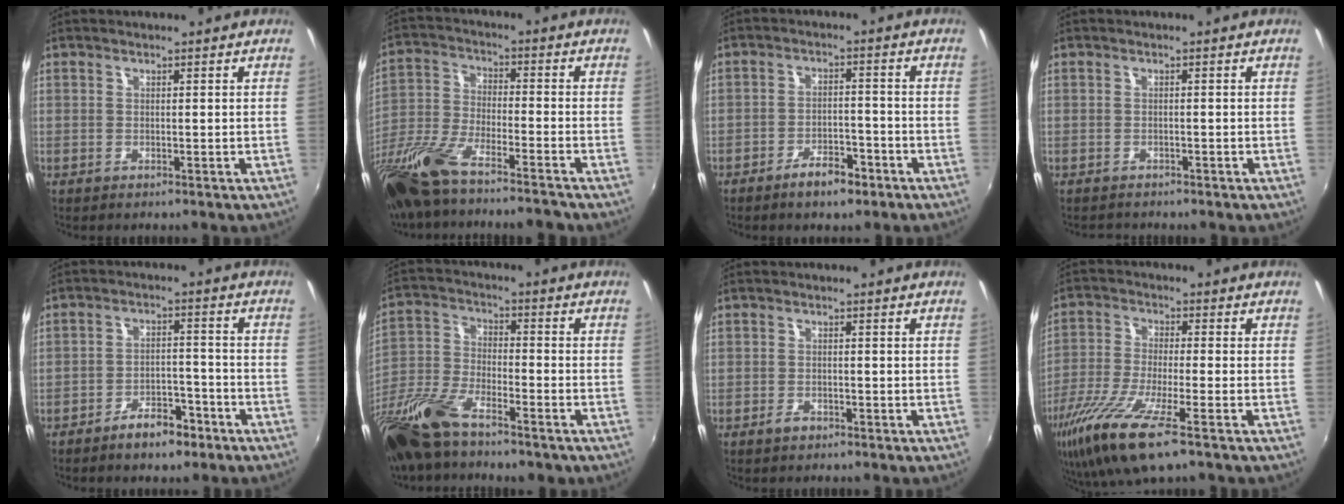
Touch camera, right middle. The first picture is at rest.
{"total": 17.9, "force": [-14.2, 3.1, 10.5], "torque": [-0.231, -0.052, -0.263]}
{"total": 5.8, "force": [-4.1, 2.4, 3.4], "torque": [-0.069, 0.002, -0.060]}
{"total": 1.7, "force": [-1.5, 0.9, 0.0], "torque": [-0.005, -0.001, -0.024]}
{"total": 6.7, "force": [-4.8, 3.0, 3.4], "torque": [-0.067, 0.012, -0.067]}
{"total": 18.0, "force": [-12.7, 6.6, 10.9], "torque": [-0.249, -0.041, -0.243]}
{"total": 1.7, "force": [-1.3, 0.9, 0.7], "torque": [-0.013, -0.001, -0.022]}
{"total": 13.8, "force": [-8.2, 2.2, 10.9], "torque": [-0.232, -0.045, -0.159]}